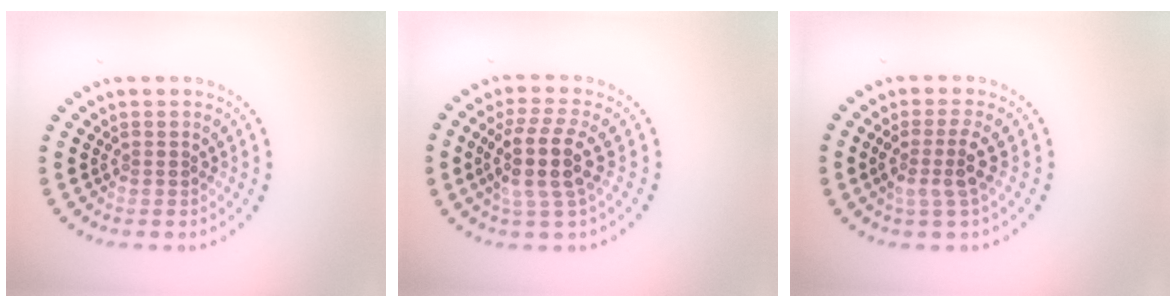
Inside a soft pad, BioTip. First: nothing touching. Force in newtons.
{"total": 4.2, "press": 3.5, "slide": 2.3}
{"total": 2.7, "press": 2.0, "slide": 1.9}